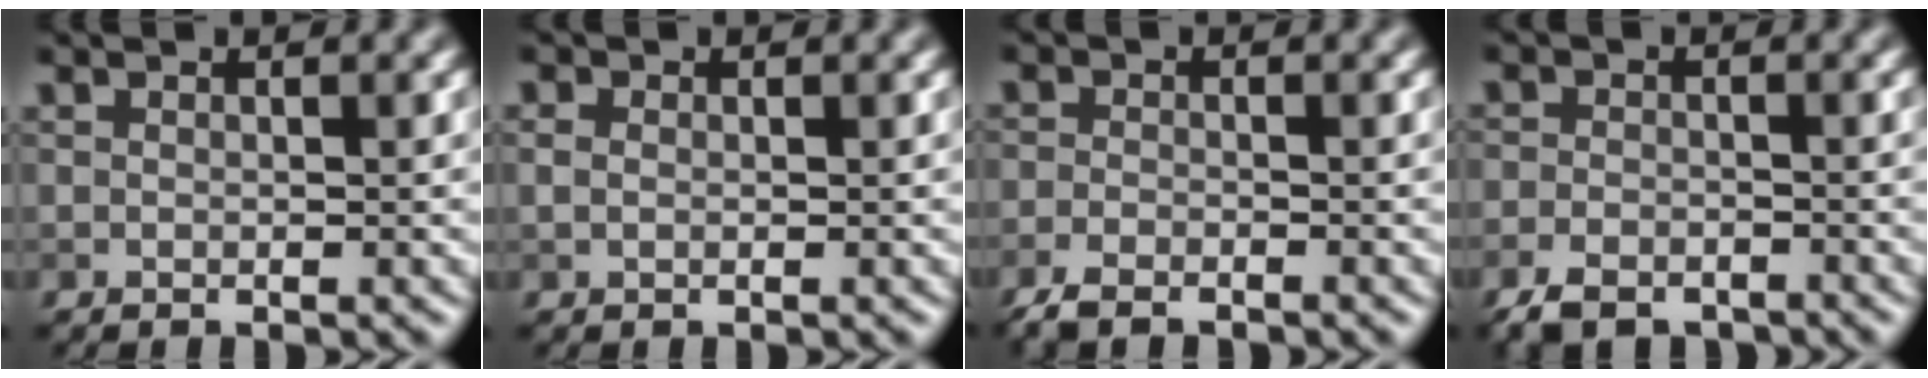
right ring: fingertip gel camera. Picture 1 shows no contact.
{"total": 0.9, "force": [0.1, 0.7, 0.5], "torque": [-0.011, 0.001, -0.001]}
{"total": 2.9, "force": [-2.3, 0.8, 1.5], "torque": [-0.030, -0.007, -0.052]}
{"total": 4.6, "force": [-3.5, 2.1, 2.1], "torque": [-0.035, -0.006, -0.072]}